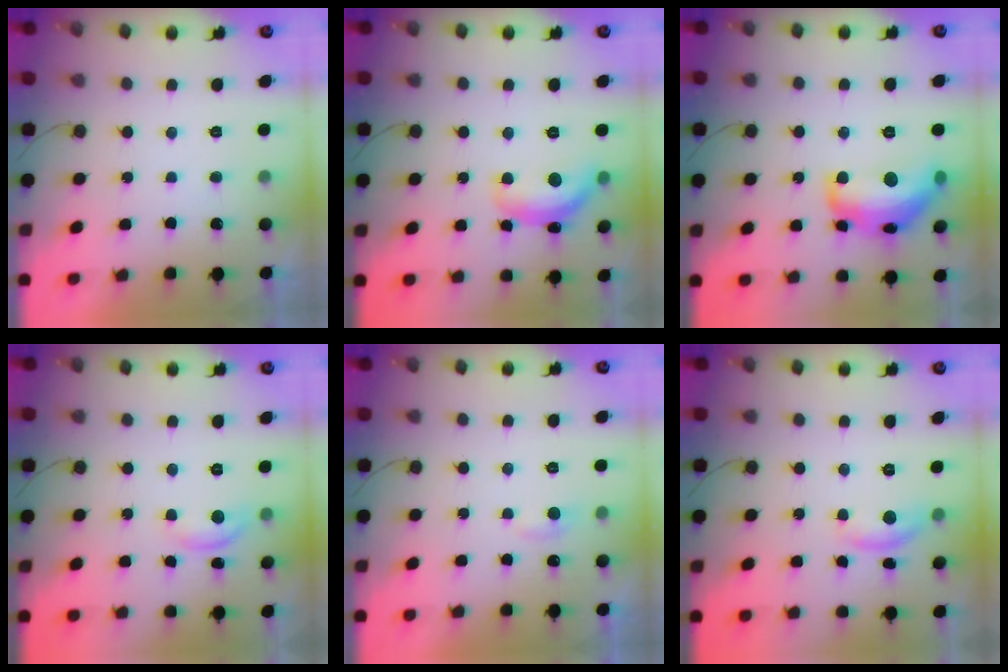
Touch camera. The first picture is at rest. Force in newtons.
{"total": 13.5, "press": 13.5, "slide": 0.9}
{"total": 16.6, "press": 16.6, "slide": 1.0}
{"total": 6.6, "press": 6.6, "slide": 0.3}
{"total": 4.8, "press": 4.7, "slide": 0.6}
{"total": 8.2, "press": 8.2, "slide": 0.3}